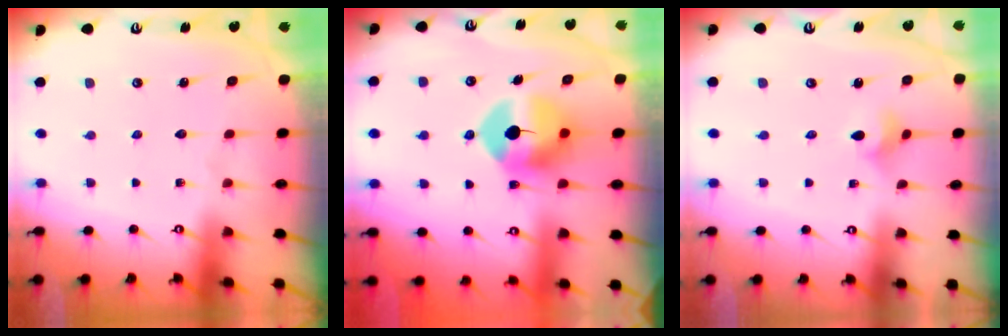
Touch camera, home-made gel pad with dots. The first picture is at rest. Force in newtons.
{"total": 9.7, "press": 9.6, "slide": 1.5}
{"total": 3.2, "press": 3.1, "slide": 0.6}